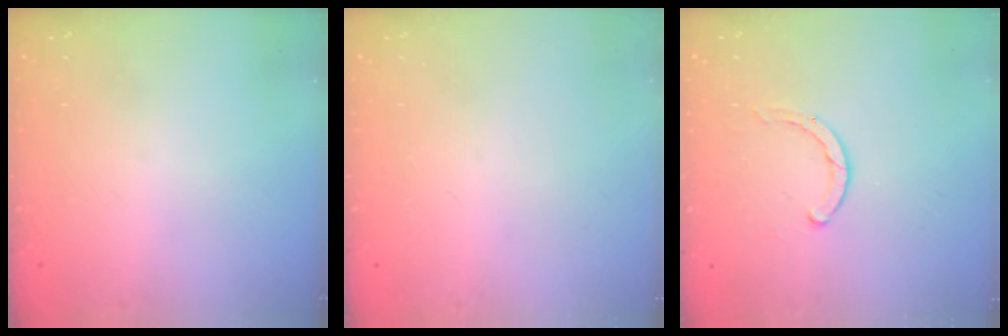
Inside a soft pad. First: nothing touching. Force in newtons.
{"total": 0.0}
{"total": 1.9, "press": 1.8, "slide": 0.3}